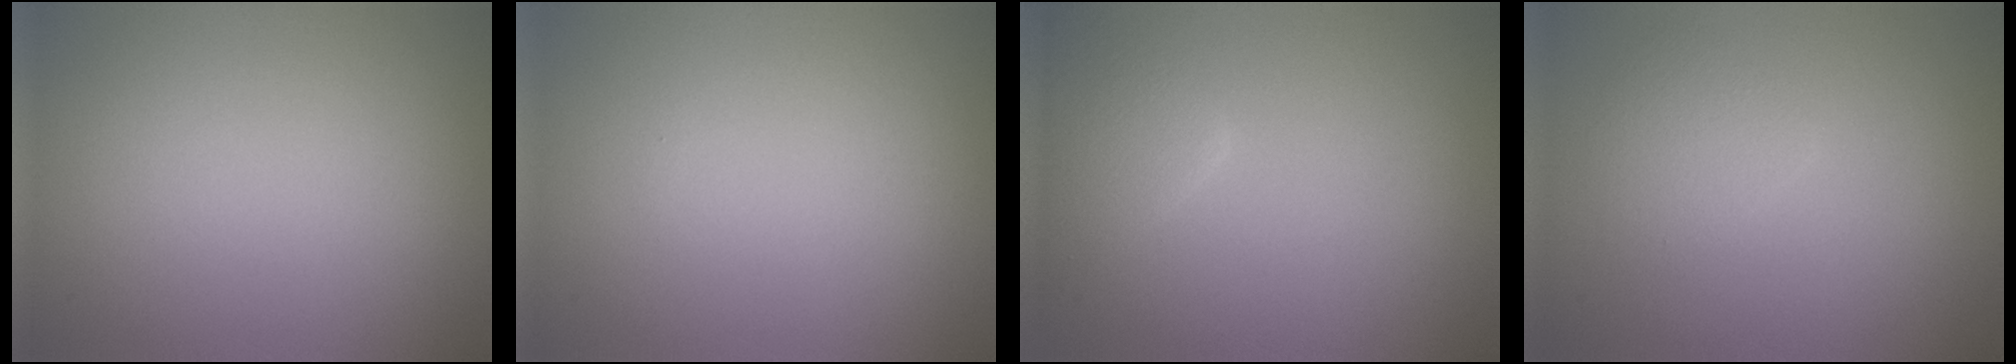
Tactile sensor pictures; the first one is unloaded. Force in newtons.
{"total": 0.0}
{"total": 2.8, "press": 2.8, "slide": 0.1}
{"total": 1.9, "press": 1.9, "slide": 0.1}